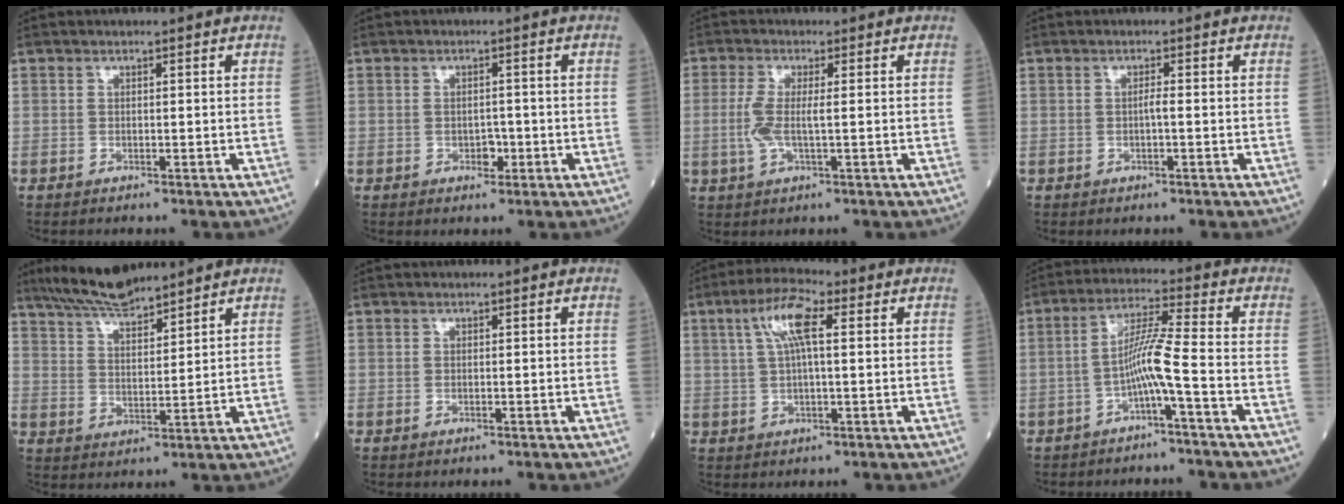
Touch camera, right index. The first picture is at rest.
{"total": 1.7, "force": [-0.7, 1.1, 1.1], "torque": [-0.014, 0.003, -0.008]}
{"total": 4.1, "force": [-0.2, 0.6, 4.0], "torque": [-0.099, -0.003, -0.007]}
{"total": 0.9, "force": [-0.2, -0.1, 0.8], "torque": [-0.014, 0.001, -0.004]}
{"total": 8.8, "force": [7.9, 1.0, 3.7], "torque": [-0.076, 0.008, 0.150]}
{"total": 0.0}
{"total": 7.1, "force": [2.3, 1.4, 6.6], "torque": [-0.131, 0.019, 0.042]}
{"total": 6.2, "force": [-2.3, -1.1, 5.6], "torque": [-0.107, 0.017, -0.045]}